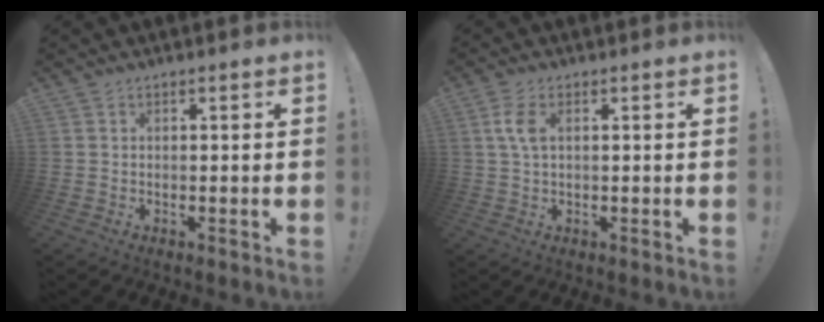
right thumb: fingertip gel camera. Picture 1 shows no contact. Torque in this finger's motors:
{"motor_torque": [0.08, 0.54, 0.39, 0.15, 0.17]}